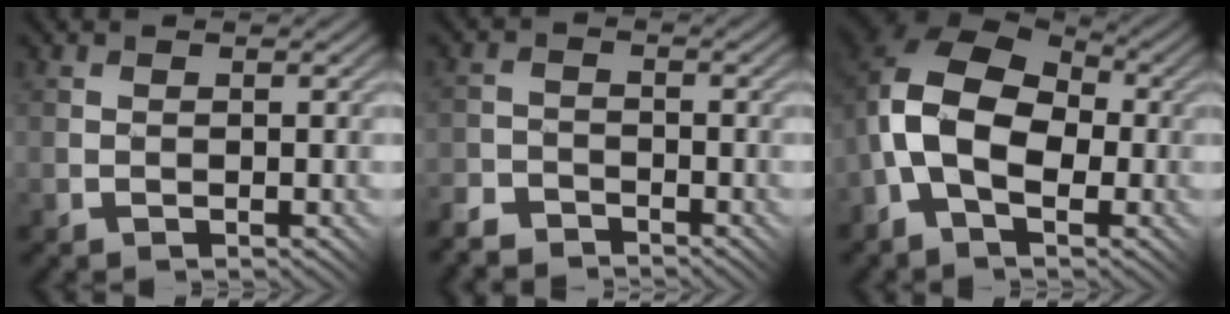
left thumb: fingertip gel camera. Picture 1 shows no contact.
{"total": 4.1, "force": [-3.9, 1.4, 0.4], "torque": [-0.005, 0.004, -0.078]}
{"total": 12.0, "force": [-1.9, 7.9, 8.8], "torque": [-0.174, 0.000, -0.047]}